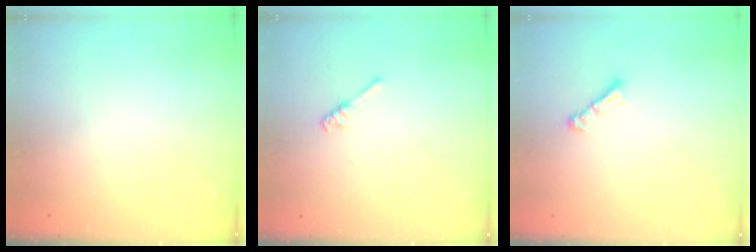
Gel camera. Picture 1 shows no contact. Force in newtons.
{"total": 3.1, "press": 3.1, "slide": 0.5}
{"total": 3.0, "press": 3.0, "slide": 0.4}